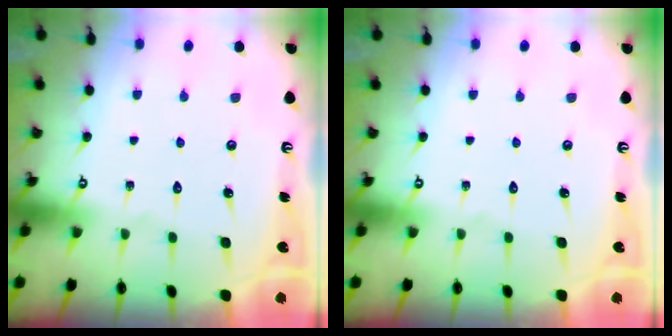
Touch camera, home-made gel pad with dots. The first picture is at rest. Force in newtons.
{"total": 0.0}